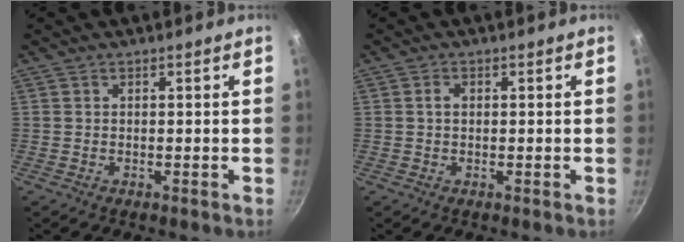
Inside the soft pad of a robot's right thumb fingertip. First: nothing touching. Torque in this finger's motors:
{"motor_torque": [-0.08, 0.18, 0.18, 0.15, 0.02]}